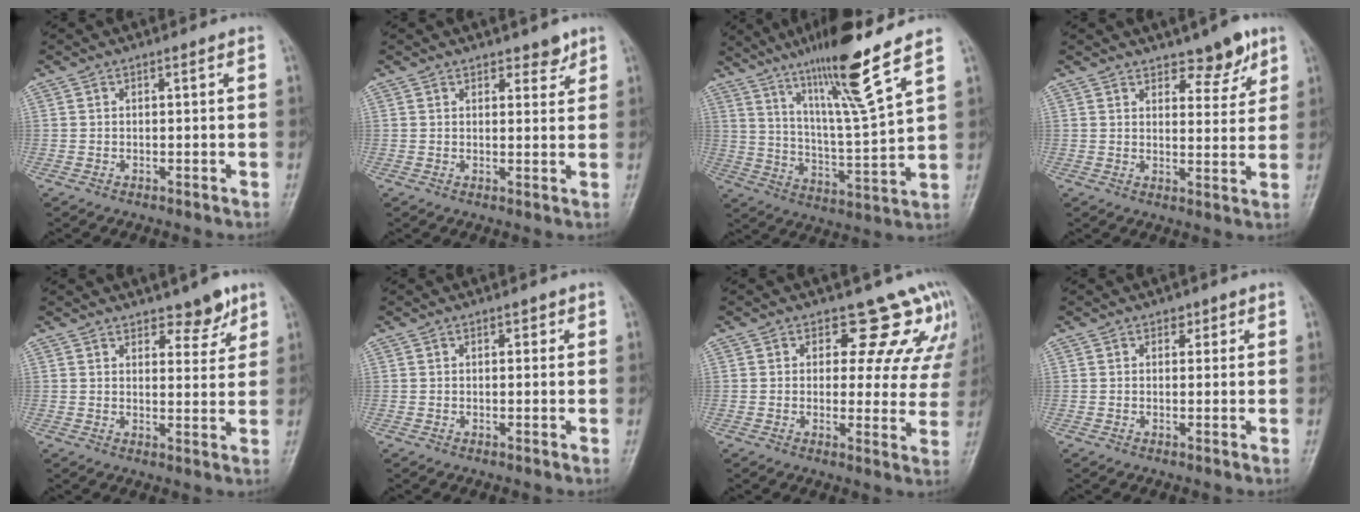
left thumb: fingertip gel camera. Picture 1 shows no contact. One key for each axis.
{"total": 2.8, "fx": 2.1, "fy": 1.3, "fz": 1.1, "tx": 0.002, "ty": -0.014, "tz": 0.030}
{"total": 16.0, "fx": 10.7, "fy": 0.1, "fz": 11.9, "tx": -0.205, "ty": -0.061, "tz": 0.189}
{"total": 5.8, "fx": 4.2, "fy": 2.4, "fz": 3.2, "tx": -0.021, "ty": -0.031, "tz": 0.060}
{"total": 5.0, "fx": 3.7, "fy": 2.1, "fz": 2.6, "tx": -0.011, "ty": -0.027, "tz": 0.053}
{"total": 1.1, "fx": 0.5, "fy": 0.7, "fz": 0.6, "tx": -0.001, "ty": 0.000, "tz": 0.004}
{"total": 10.9, "fx": 8.0, "fy": 6.0, "fz": 4.2, "tx": 0.003, "ty": -0.040, "tz": 0.071}
{"total": 1.5, "fx": 0.8, "fy": 1.1, "fz": 0.5, "tx": 0.010, "ty": -0.003, "tz": 0.007}